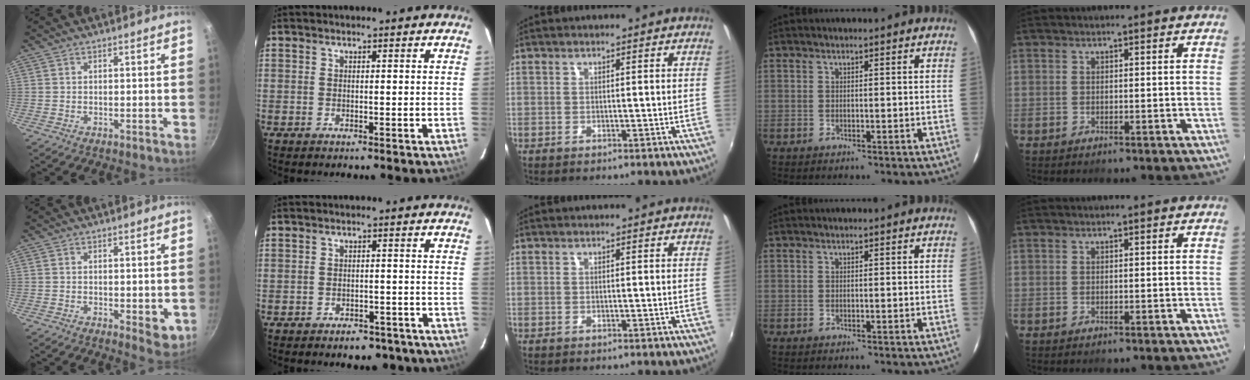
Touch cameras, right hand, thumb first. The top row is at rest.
{"thumb": {"total": 4.4, "force": [-0.6, 2.0, 3.8], "torque": [-0.046, -0.014, -0.005]}, "index": {"total": 7.5, "force": [-5.9, 3.9, 2.5], "torque": [-0.051, 0.010, -0.065]}}